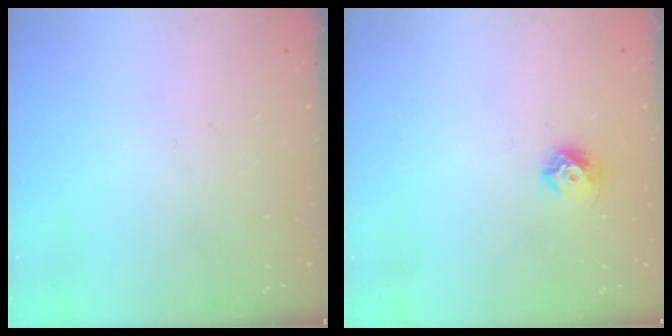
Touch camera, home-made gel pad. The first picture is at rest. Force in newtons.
{"total": 7.4, "press": 7.3, "slide": 1.1}